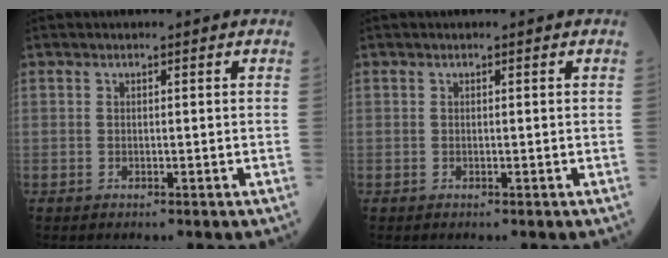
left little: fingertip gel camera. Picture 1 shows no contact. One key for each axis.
{"total": 0.0}